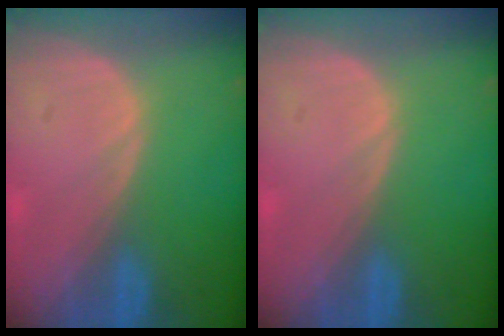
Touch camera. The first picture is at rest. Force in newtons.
{"total": 0.0}